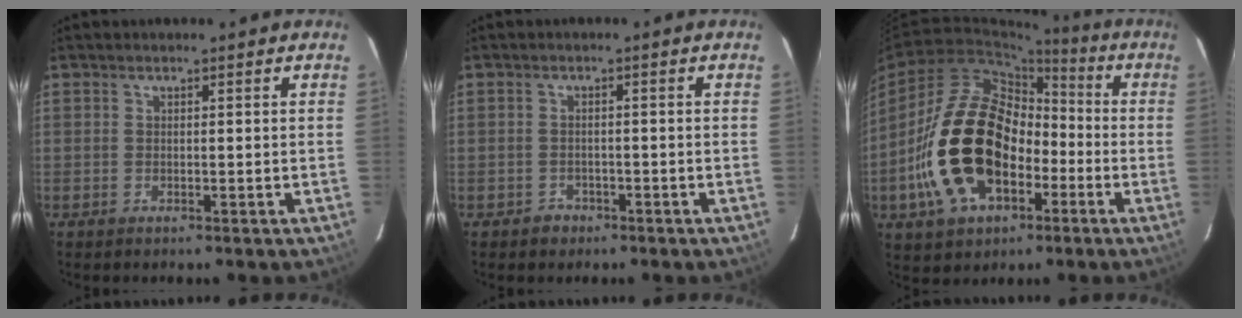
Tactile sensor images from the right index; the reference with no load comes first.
{"total": 2.6, "force": [-1.5, 2.0, 0.2], "torque": [-0.009, 0.006, -0.020]}
{"total": 21.0, "force": [-5.4, 13.5, 15.2], "torque": [-0.318, 0.011, -0.079]}